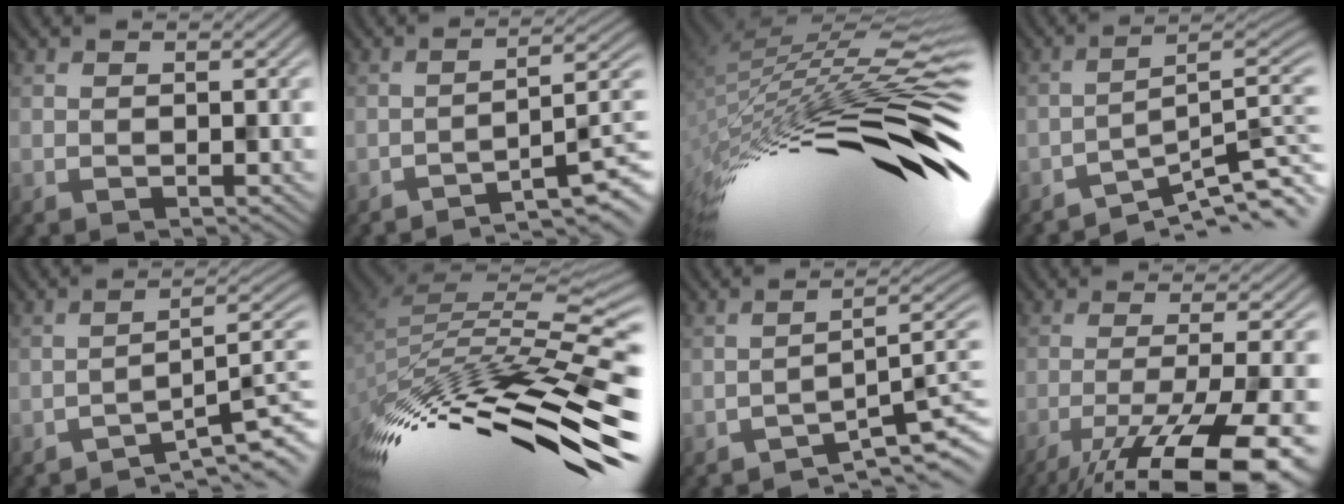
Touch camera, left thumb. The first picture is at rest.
{"total": 6.6, "force": [-4.8, 0.7, 4.5], "torque": [-0.060, 0.016, -0.068]}
{"total": 15.9, "force": [-4.7, 4.6, 14.5], "torque": [-0.277, 0.000, -0.077]}
{"total": 9.7, "force": [-7.6, 1.2, 6.0], "torque": [-0.078, 0.000, -0.118]}
{"total": 7.3, "force": [-5.1, 1.2, 5.0], "torque": [-0.067, 0.006, -0.070]}
{"total": 15.6, "force": [-8.7, 4.7, 12.2], "torque": [-0.240, 0.006, -0.142]}
{"total": 7.3, "force": [-5.5, 1.2, 4.6], "torque": [-0.060, 0.004, -0.078]}
{"total": 14.9, "force": [-9.8, 3.3, 10.7], "torque": [-0.163, -0.032, -0.141]}